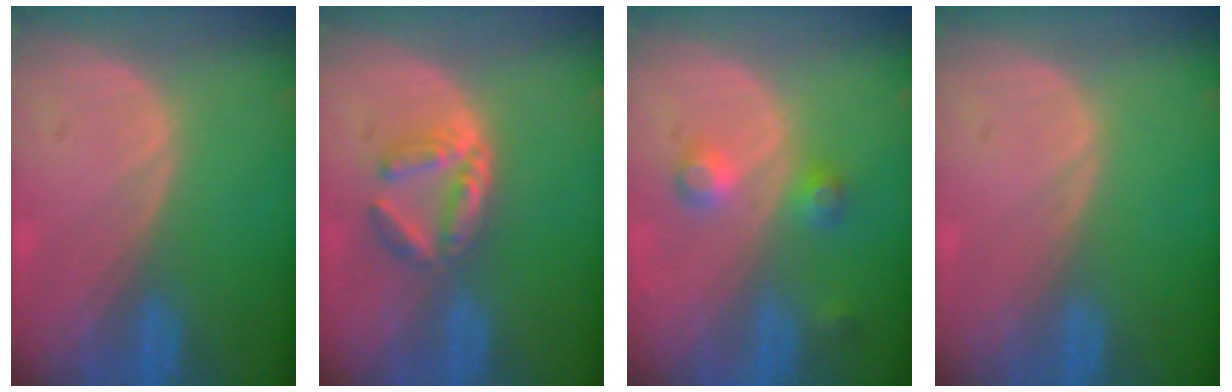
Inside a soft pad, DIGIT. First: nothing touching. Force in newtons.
{"total": 5.1, "press": 4.9, "slide": 1.3}
{"total": 3.8, "press": 3.8, "slide": 0.1}
{"total": 0.0}